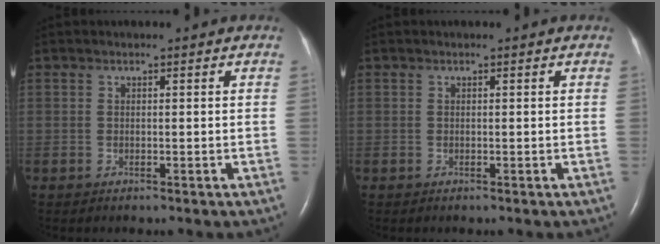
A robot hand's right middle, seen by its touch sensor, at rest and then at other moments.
{"total": 0.0}